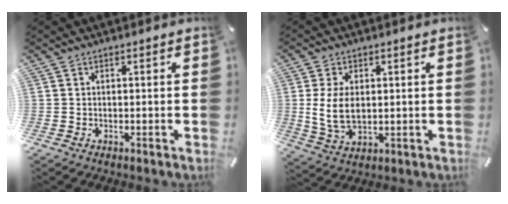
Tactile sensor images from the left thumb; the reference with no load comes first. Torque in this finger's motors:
{"motor_torque": [-0.29, 0.77, 0.56, 0.50, 0.11]}